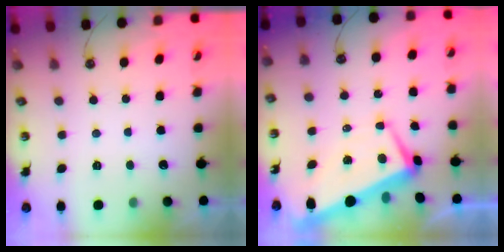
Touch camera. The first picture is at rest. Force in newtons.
{"total": 2.0, "press": 1.6, "slide": 1.2}